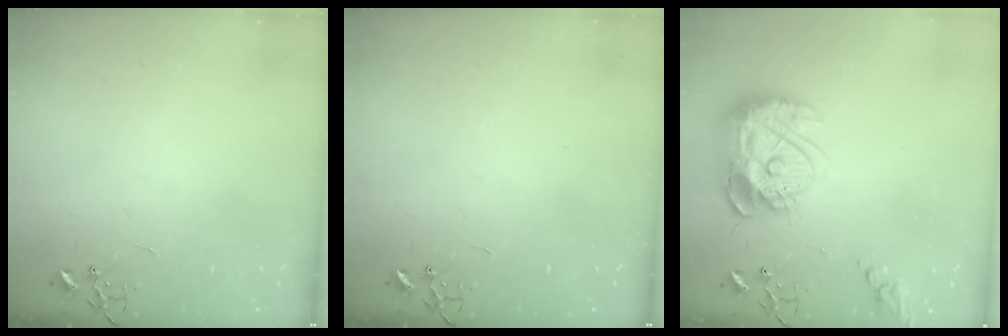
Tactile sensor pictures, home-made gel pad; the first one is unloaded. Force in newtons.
{"total": 0.0}
{"total": 17.3, "press": 17.2, "slide": 1.8}